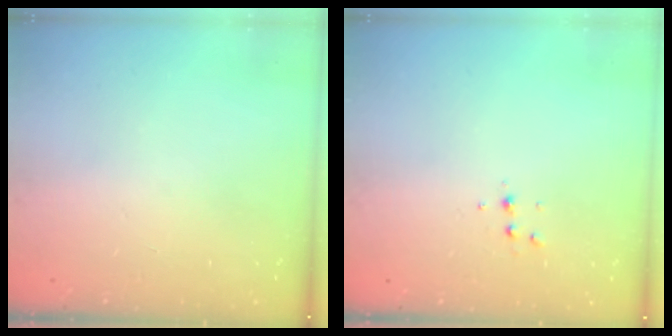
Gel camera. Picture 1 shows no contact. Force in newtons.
{"total": 4.1, "press": 4.0, "slide": 1.1}